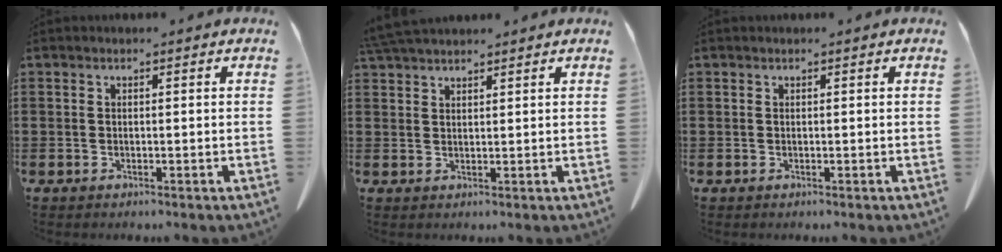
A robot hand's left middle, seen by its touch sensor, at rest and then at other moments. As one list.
[{"total": 3.6, "force": [3.3, 0.5, 1.2], "torque": [-0.034, -0.003, 0.066]}, {"total": 0.0}]